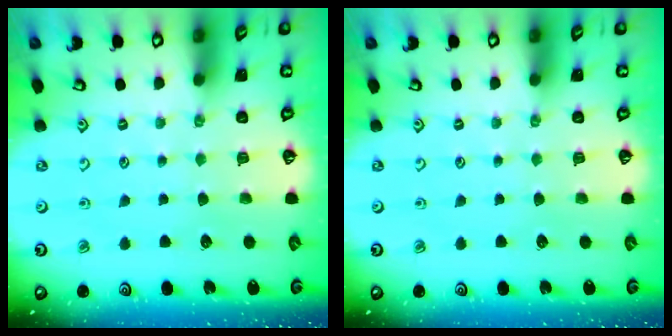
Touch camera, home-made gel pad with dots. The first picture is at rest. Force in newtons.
{"total": 0.0}